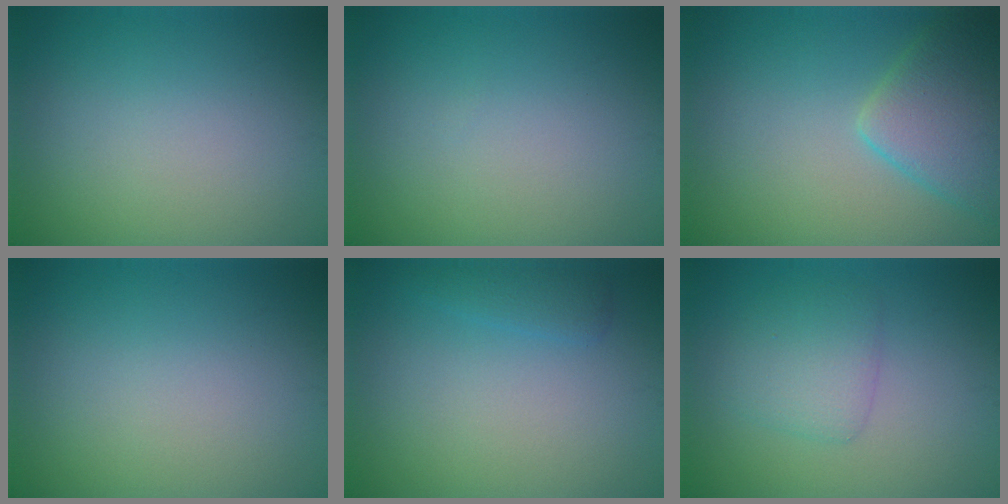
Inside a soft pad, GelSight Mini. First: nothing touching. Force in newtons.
{"total": 0.0}
{"total": 5.3, "press": 5.3, "slide": 0.2}
{"total": 0.0}
{"total": 1.4, "press": 1.4, "slide": 0.1}
{"total": 2.7, "press": 2.7, "slide": 0.1}